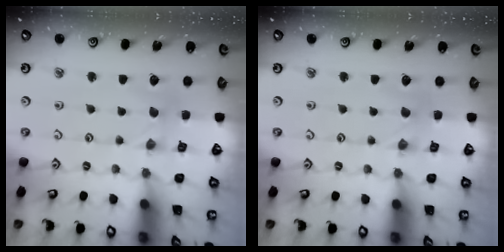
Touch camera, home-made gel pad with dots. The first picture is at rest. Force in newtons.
{"total": 1.0, "press": 1.0, "slide": 0.2}